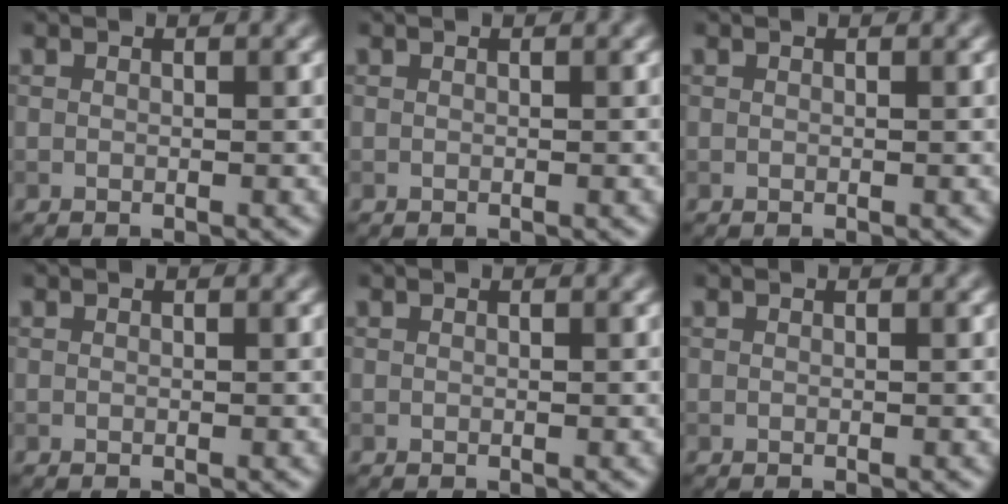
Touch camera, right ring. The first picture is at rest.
{"total": 0.0}
{"total": 0.0}
{"total": 0.0}
{"total": 0.0}
{"total": 0.0}